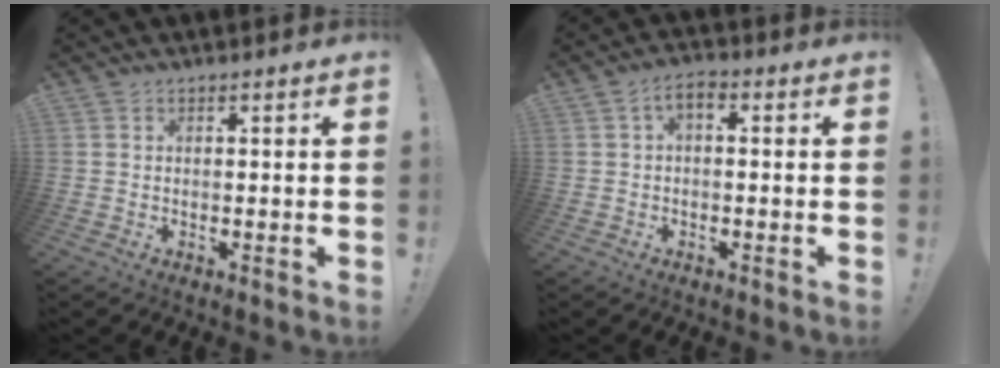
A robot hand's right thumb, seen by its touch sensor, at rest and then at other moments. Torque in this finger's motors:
{"motor_torque": [0.02, 0.08, 0.16, 0.13, 0.14]}